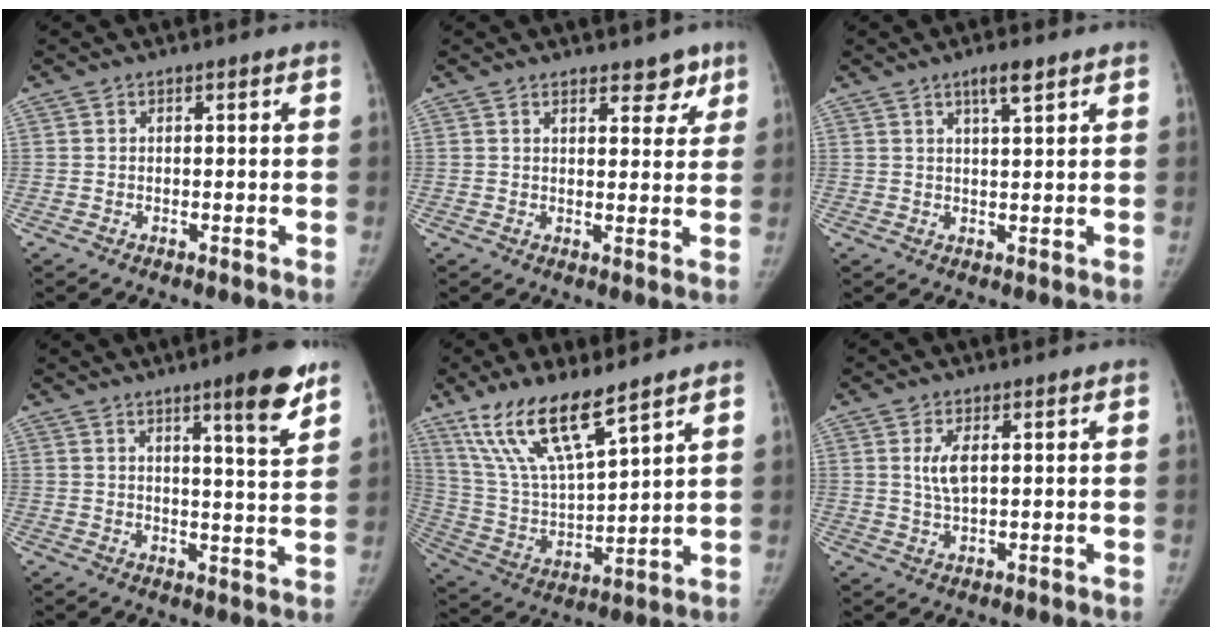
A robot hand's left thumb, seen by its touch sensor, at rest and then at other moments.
{"total": 4.7, "force": [3.5, 2.3, 2.2], "torque": [0.003, -0.021, 0.050]}
{"total": 3.8, "force": [2.5, 0.5, 2.8], "torque": [-0.047, -0.015, 0.046]}
{"total": 9.8, "force": [6.3, 1.1, 7.5], "torque": [-0.088, -0.040, 0.087]}
{"total": 16.4, "force": [11.4, 3.9, 11.2], "torque": [-0.203, -0.055, 0.235]}
{"total": 4.1, "force": [1.3, 1.6, 3.5], "torque": [-0.070, -0.010, 0.031]}